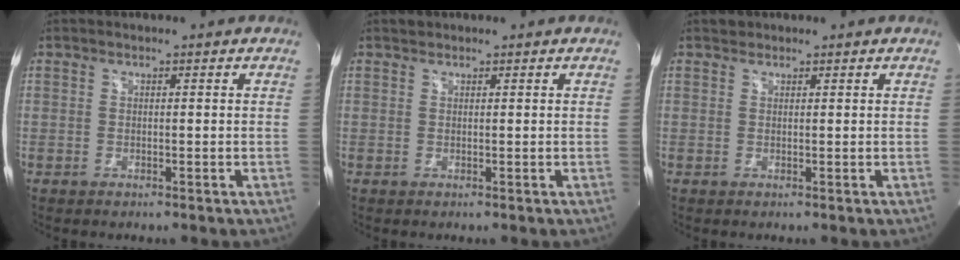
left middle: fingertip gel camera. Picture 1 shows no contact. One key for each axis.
{"total": 0.6, "fx": 0.5, "fy": 0.3, "fz": 0.0, "tx": -0.003, "ty": 0.006, "tz": 0.009}
{"total": 0.8, "fx": 0.6, "fy": 0.5, "fz": -0.1, "tx": 0.001, "ty": 0.004, "tz": 0.009}